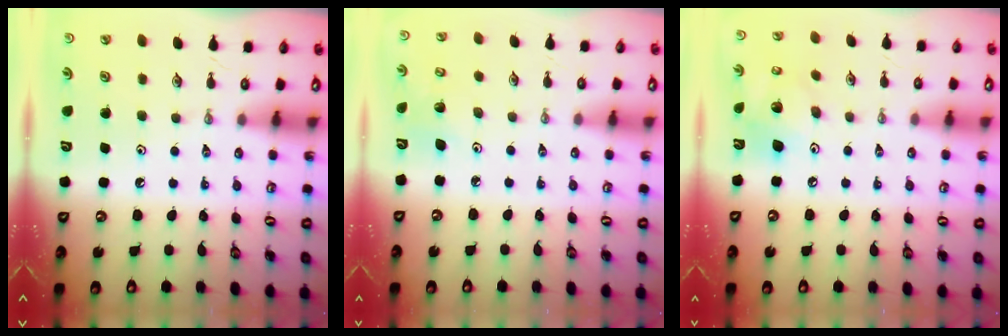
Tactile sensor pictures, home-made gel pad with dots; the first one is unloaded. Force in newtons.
{"total": 3.6, "press": 3.3, "slide": 1.5}
{"total": 13.2, "press": 13.1, "slide": 1.9}